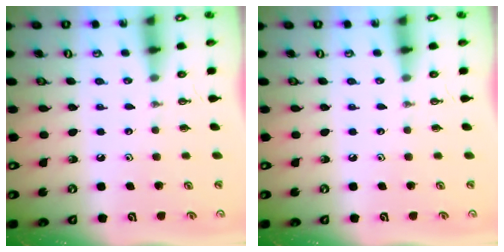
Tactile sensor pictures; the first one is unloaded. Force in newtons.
{"total": 0.0}